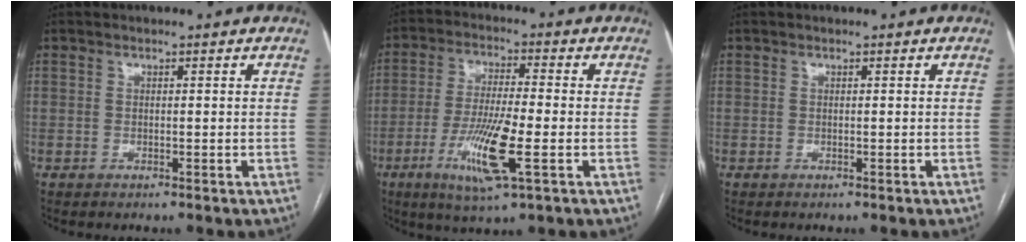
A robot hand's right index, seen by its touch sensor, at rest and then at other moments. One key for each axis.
{"total": 10.9, "fx": -3.7, "fy": 0.8, "fz": 10.3, "tx": -0.201, "ty": -0.018, "tz": -0.067}
{"total": 0.0}